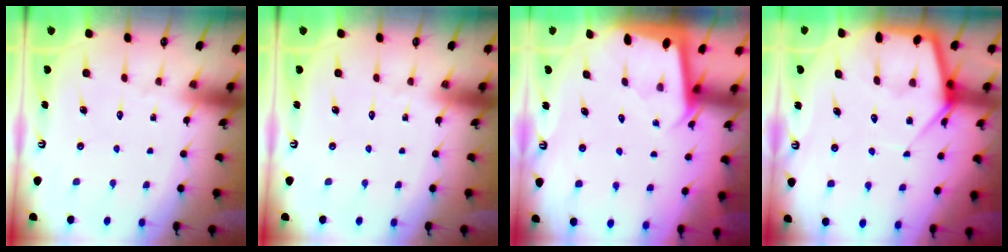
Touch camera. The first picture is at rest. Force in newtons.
{"total": 0.0}
{"total": 1.8, "press": 1.8, "slide": 0.1}
{"total": 9.0, "press": 9.0, "slide": 0.6}